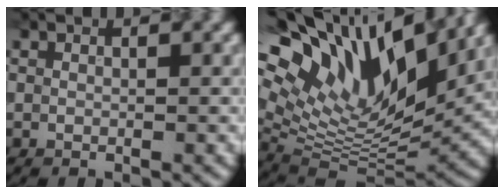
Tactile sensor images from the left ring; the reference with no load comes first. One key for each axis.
{"total": 17.5, "fx": 10.0, "fy": 7.8, "fz": 12.0, "tx": -0.247, "ty": 0.036, "tz": 0.174}